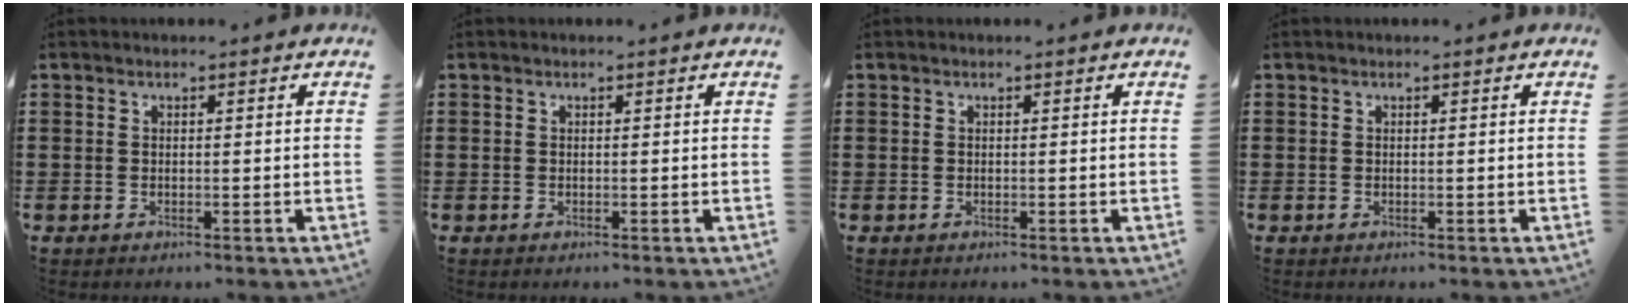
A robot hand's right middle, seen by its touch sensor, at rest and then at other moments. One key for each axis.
{"total": 0.0}
{"total": 0.0}
{"total": 0.0}